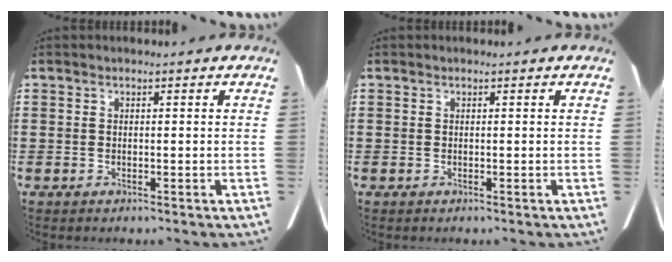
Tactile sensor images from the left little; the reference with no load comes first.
{"total": 0.0}